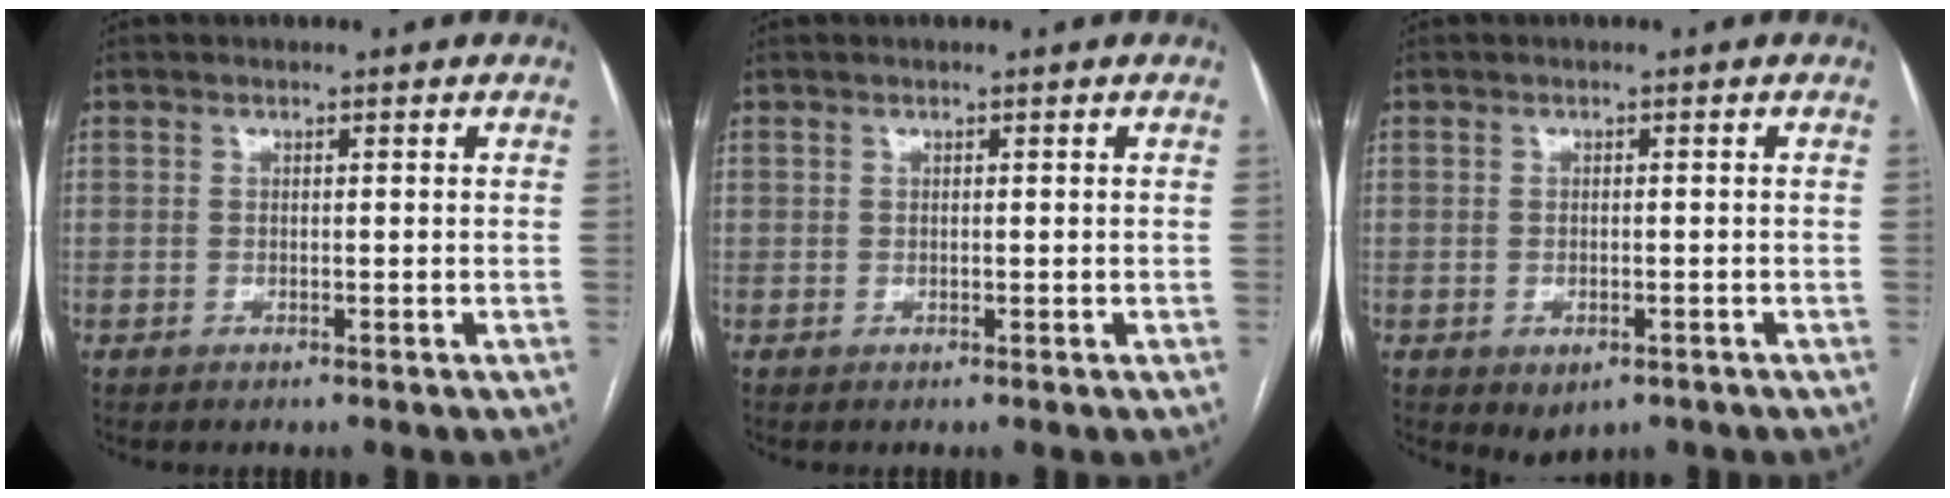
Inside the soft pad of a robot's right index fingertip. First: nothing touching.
{"total": 0.0}
{"total": 3.4, "force": [-1.9, 2.2, 1.7], "torque": [-0.020, -0.003, -0.016]}